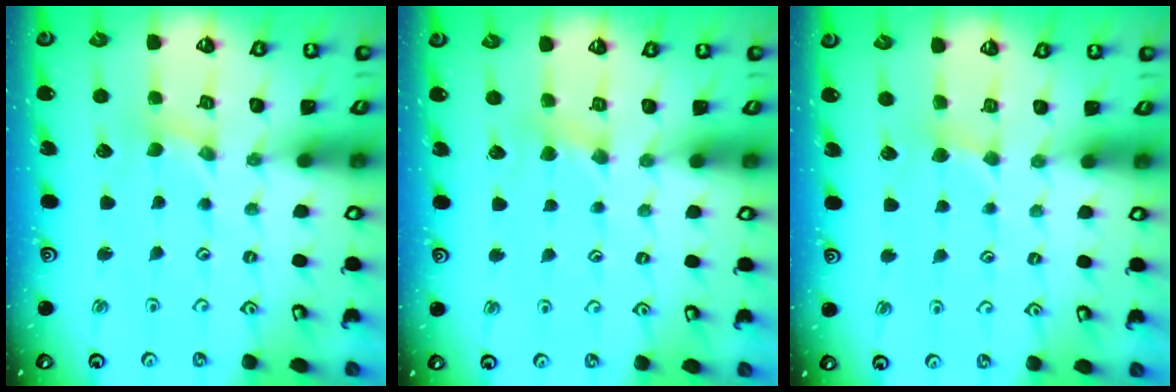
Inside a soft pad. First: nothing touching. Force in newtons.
{"total": 2.7, "press": 2.7, "slide": 0.4}
{"total": 2.0, "press": 2.0, "slide": 0.1}